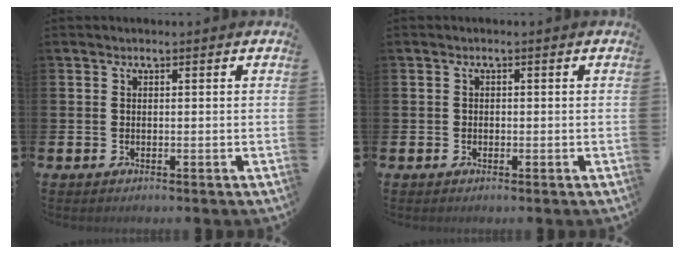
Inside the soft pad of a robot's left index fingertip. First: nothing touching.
{"total": 0.6, "force": [-0.2, 0.6, 0.2], "torque": [-0.003, 0.005, -0.006]}